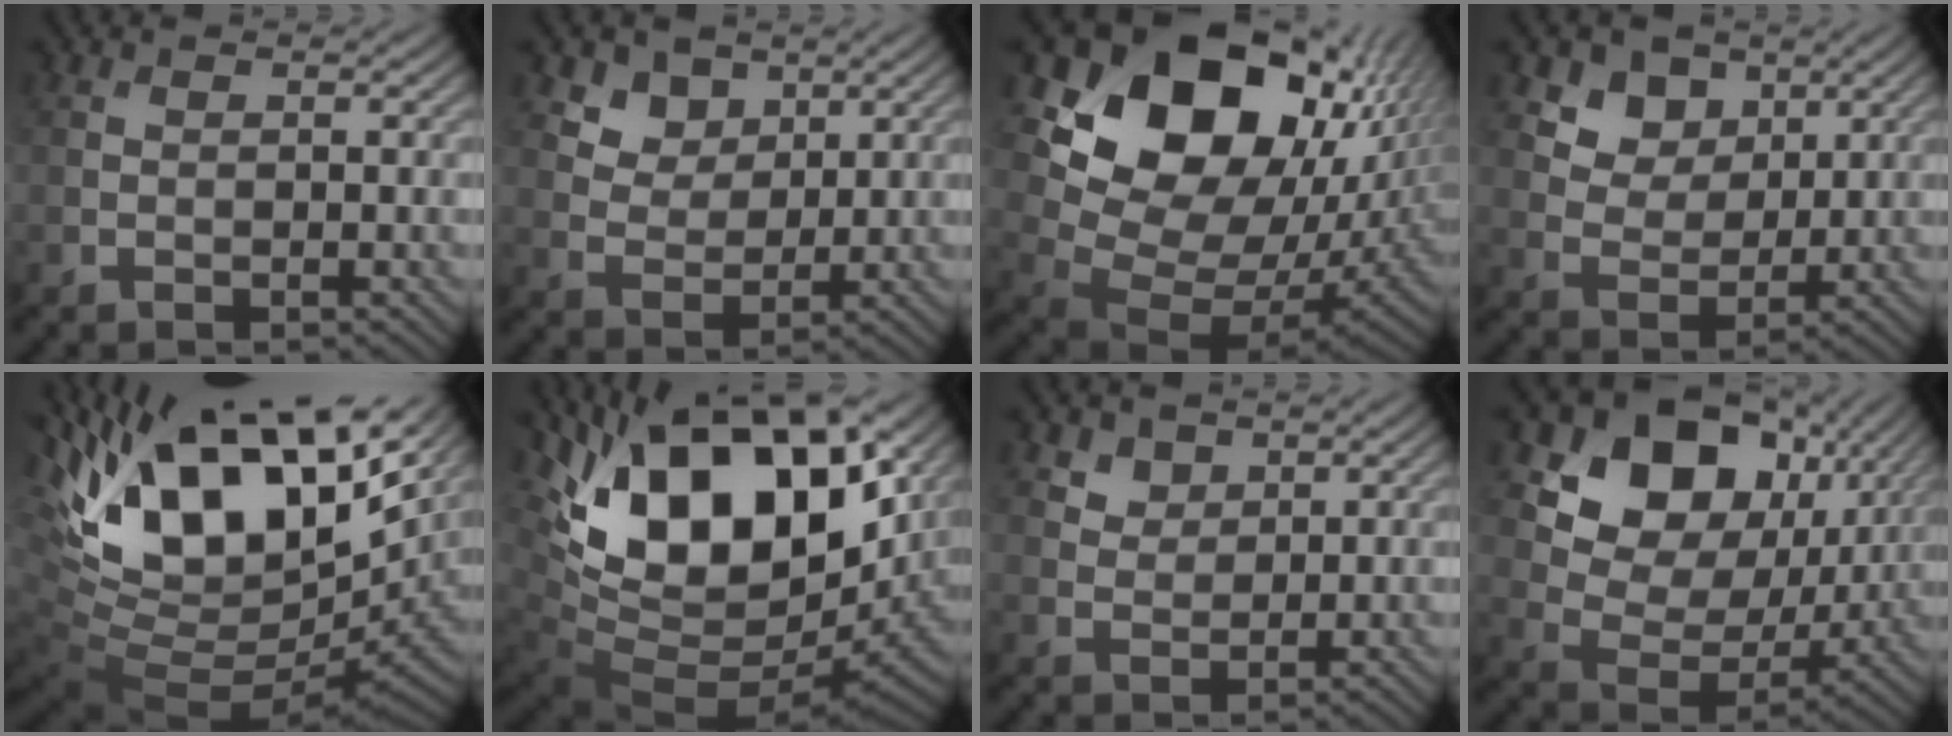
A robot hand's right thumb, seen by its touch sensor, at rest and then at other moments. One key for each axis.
{"total": 5.0, "fx": 3.2, "fy": 3.4, "fz": 1.8, "tx": -0.052, "ty": -0.028, "tz": 0.075}
{"total": 19.0, "fx": 6.6, "fy": 13.7, "fz": 11.3, "tx": -0.205, "ty": -0.009, "tz": 0.143}
{"total": 6.9, "fx": 4.1, "fy": 4.8, "fz": 2.7, "tx": -0.068, "ty": -0.028, "tz": 0.098}
{"total": 17.8, "fx": 7.5, "fy": 8.2, "fz": 13.9, "tx": -0.294, "ty": 0.006, "tz": 0.147}
{"total": 17.8, "fx": 5.4, "fy": 10.0, "fz": 13.6, "tx": -0.256, "ty": -0.002, "tz": 0.107}
{"total": 2.8, "fx": 1.9, "fy": 1.8, "fz": 0.8, "tx": -0.024, "ty": -0.012, "tz": 0.043}
{"total": 14.9, "fx": 6.9, "fy": 10.5, "fz": 8.0, "tx": -0.156, "ty": 0.011, "tz": 0.122}